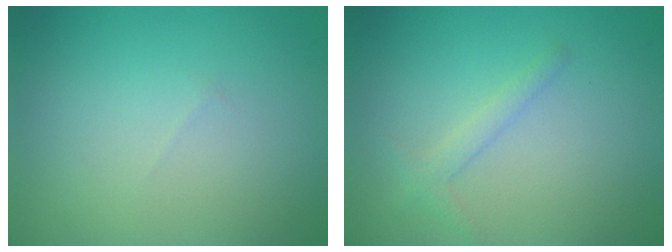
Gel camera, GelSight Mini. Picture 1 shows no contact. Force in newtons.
{"total": 1.4, "press": 1.4, "slide": 0.0}